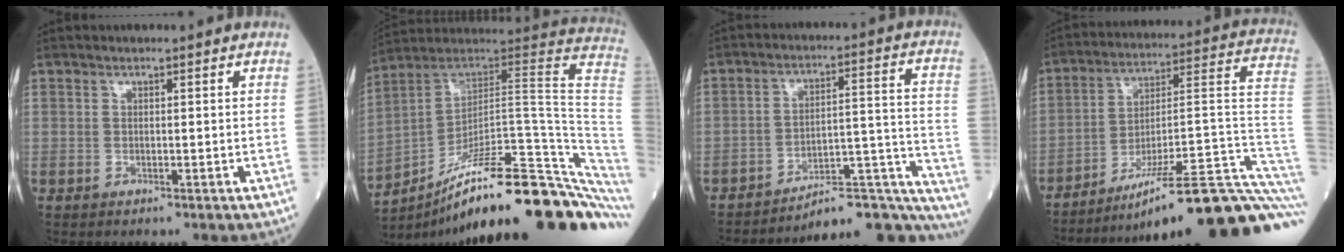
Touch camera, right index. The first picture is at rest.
{"total": 30.4, "force": [-21.2, 3.6, 21.5], "torque": [-0.180, 0.030, -0.306]}
{"total": 17.5, "force": [-16.7, 2.6, 4.5], "torque": [0.007, 0.073, -0.223]}
{"total": 27.7, "force": [-20.9, 0.1, 18.1], "torque": [-0.146, 0.012, -0.307]}